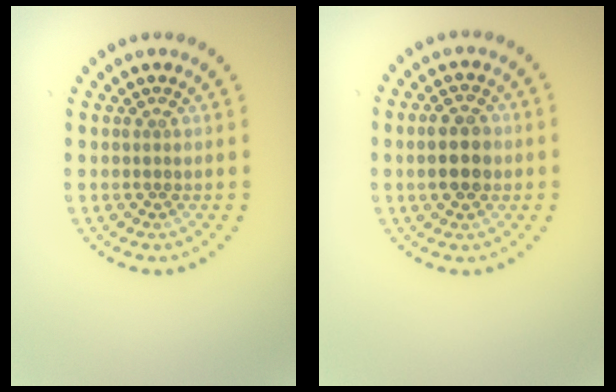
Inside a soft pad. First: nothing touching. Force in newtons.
{"total": 3.8, "press": 3.8, "slide": 0.2}